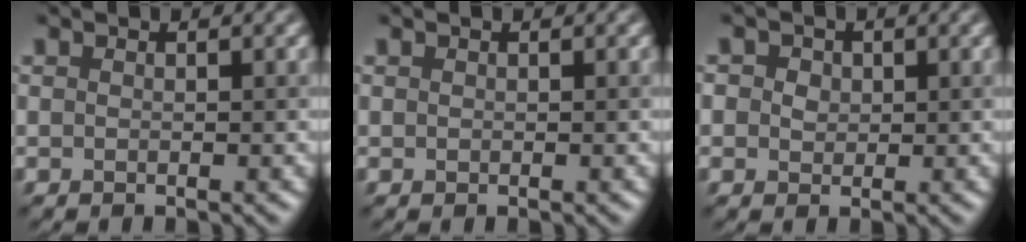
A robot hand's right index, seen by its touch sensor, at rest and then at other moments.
{"total": 0.0}
{"total": 2.6, "force": [0.9, 2.2, 1.1], "torque": [-0.009, 0.030, -0.006]}